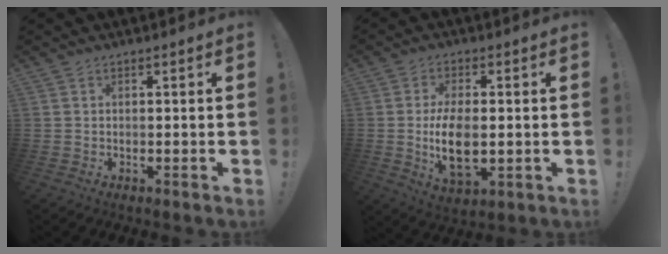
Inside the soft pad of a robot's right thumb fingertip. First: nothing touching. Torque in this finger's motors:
{"motor_torque": [0.26, 0.65, 0.16, 0.03, 0.36]}